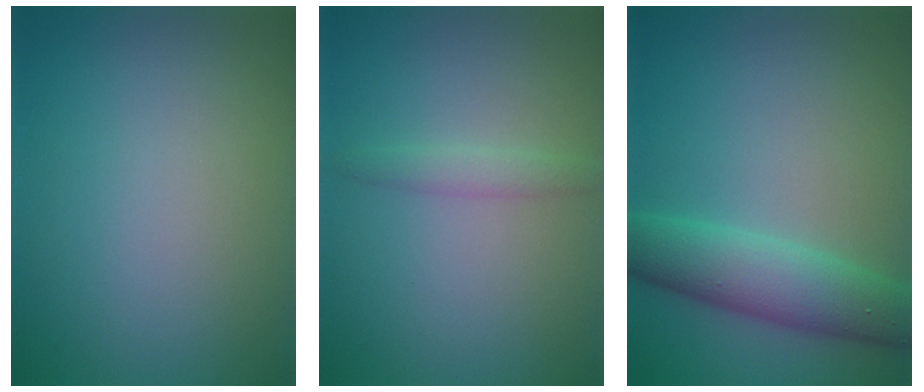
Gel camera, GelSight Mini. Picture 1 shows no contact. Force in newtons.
{"total": 1.3, "press": 1.3, "slide": 0.1}
{"total": 5.6, "press": 5.6, "slide": 0.1}